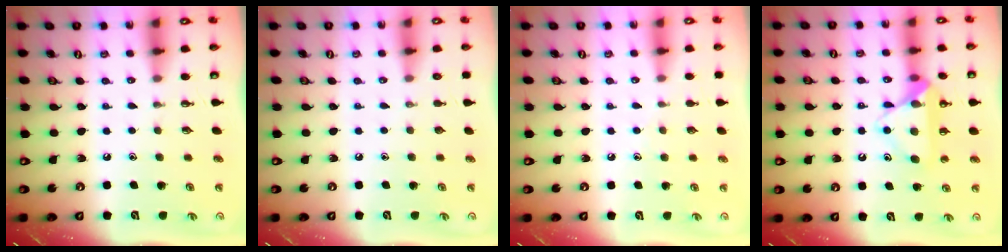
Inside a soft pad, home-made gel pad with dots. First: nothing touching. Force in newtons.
{"total": 0.0}
{"total": 4.0, "press": 4.0, "slide": 0.6}
{"total": 13.3, "press": 13.3, "slide": 0.9}